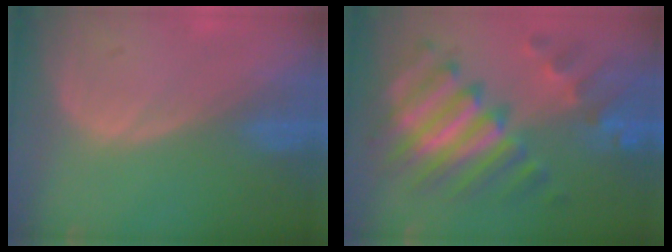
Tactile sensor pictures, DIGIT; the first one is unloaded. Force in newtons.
{"total": 11.6, "press": 11.6, "slide": 1.2}